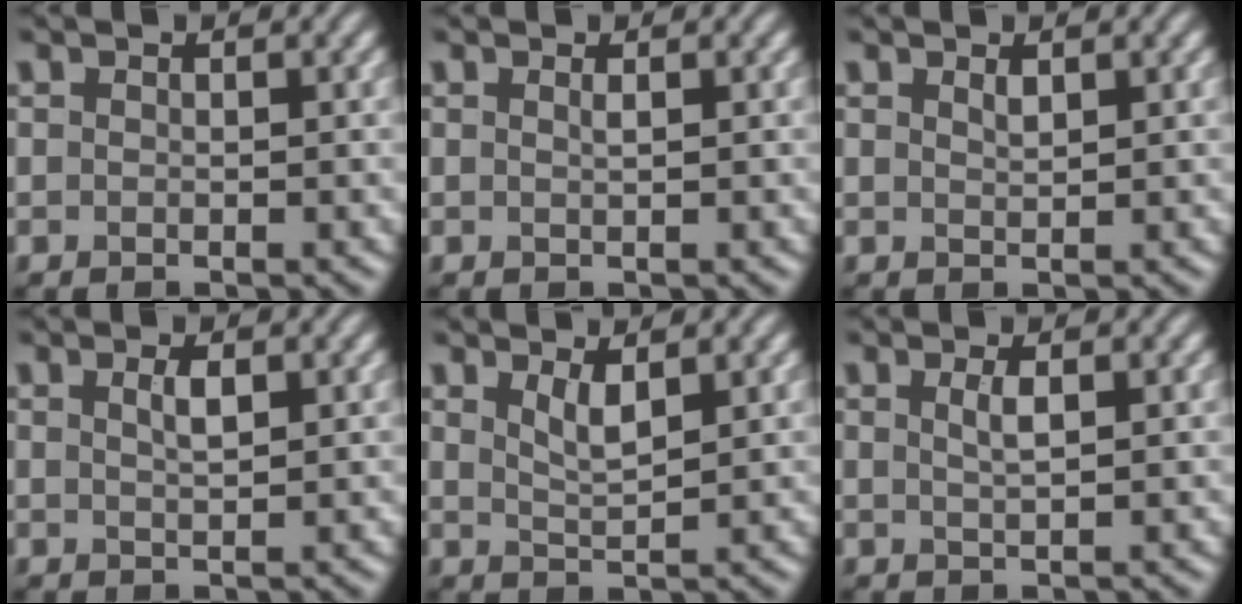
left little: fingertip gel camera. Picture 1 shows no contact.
{"total": 0.5, "force": [0.3, 0.1, 0.4], "torque": [-0.006, 0.002, 0.004]}
{"total": 0.7, "force": [0.6, 0.2, 0.4], "torque": [-0.008, -0.002, 0.013]}
{"total": 1.4, "force": [0.6, 0.4, 1.2], "torque": [-0.022, 0.003, 0.011]}
{"total": 1.9, "force": [1.2, 0.5, 1.4], "torque": [-0.029, -0.005, 0.024]}
{"total": 1.3, "force": [0.5, 0.3, 1.2], "torque": [-0.021, 0.002, 0.007]}